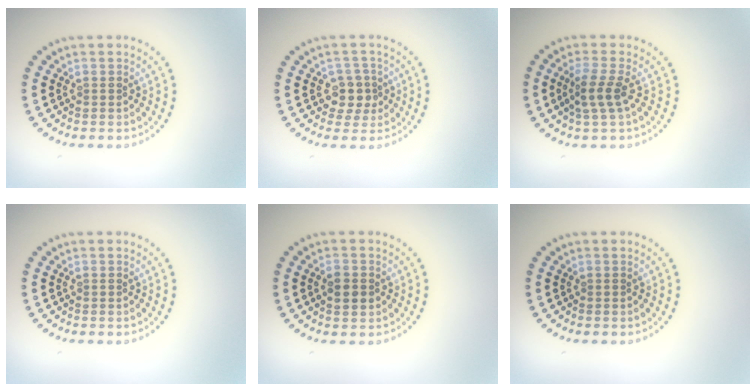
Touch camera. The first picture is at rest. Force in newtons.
{"total": 2.4, "press": 2.2, "slide": 1.0}
{"total": 2.4, "press": 2.0, "slide": 1.3}
{"total": 0.0}
{"total": 2.4, "press": 2.3, "slide": 0.2}
{"total": 0.0}